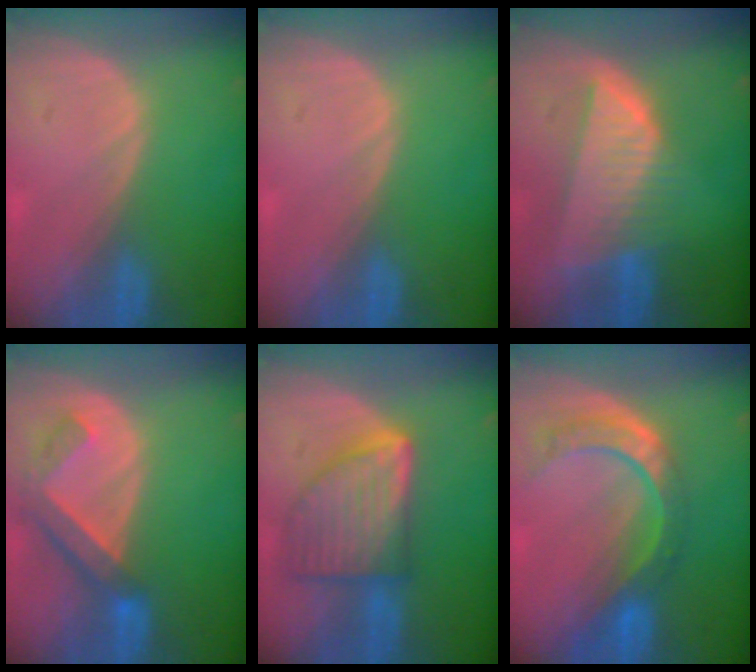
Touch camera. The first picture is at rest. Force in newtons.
{"total": 0.0}
{"total": 8.3, "press": 7.3, "slide": 3.9}
{"total": 6.4, "press": 5.8, "slide": 2.7}
{"total": 9.2, "press": 9.1, "slide": 0.5}
{"total": 8.7, "press": 7.2, "slide": 4.9}